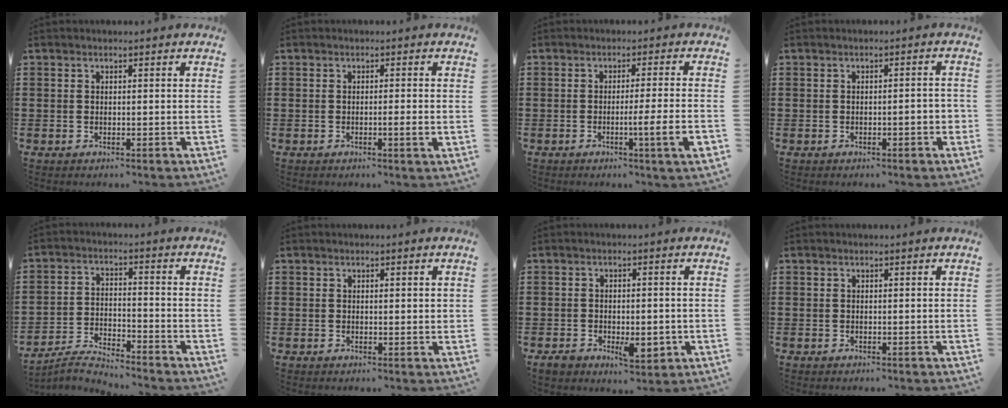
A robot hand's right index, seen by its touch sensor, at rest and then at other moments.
{"total": 2.0, "force": [-0.6, 0.0, 1.9], "torque": [-0.030, -0.005, -0.011]}
{"total": 5.8, "force": [-1.9, -0.4, 5.5], "torque": [-0.081, -0.018, -0.033]}
{"total": 2.2, "force": [-0.7, 0.4, 2.0], "torque": [-0.033, 0.001, -0.011]}
{"total": 4.2, "force": [-4.1, 0.0, 0.6], "torque": [-0.023, 0.002, -0.086]}
{"total": 0.7, "force": [0.2, 0.1, 0.6], "torque": [-0.012, 0.002, 0.004]}
{"total": 4.7, "force": [-1.8, 2.7, 3.4], "torque": [-0.064, 0.005, -0.031]}
{"total": 0.0}